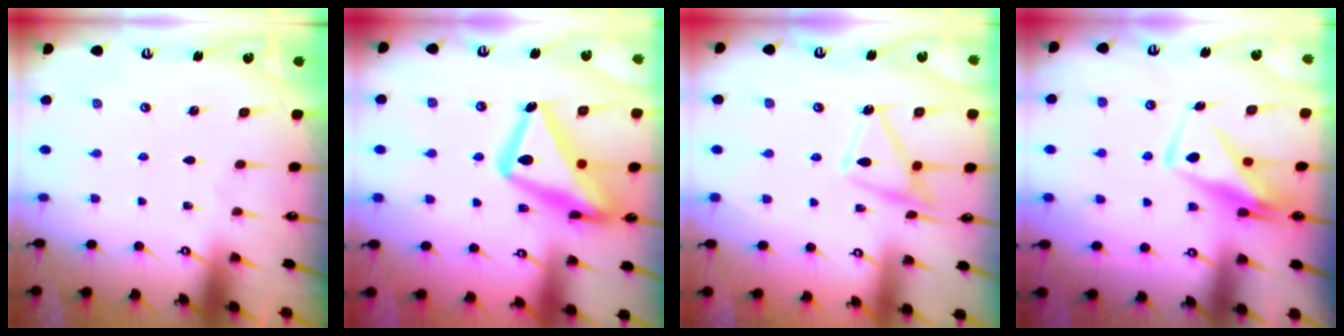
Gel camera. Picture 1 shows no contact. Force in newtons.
{"total": 23.0, "press": 22.9, "slide": 1.9}
{"total": 13.1, "press": 13.1, "slide": 0.6}
{"total": 10.0, "press": 10.0, "slide": 1.2}